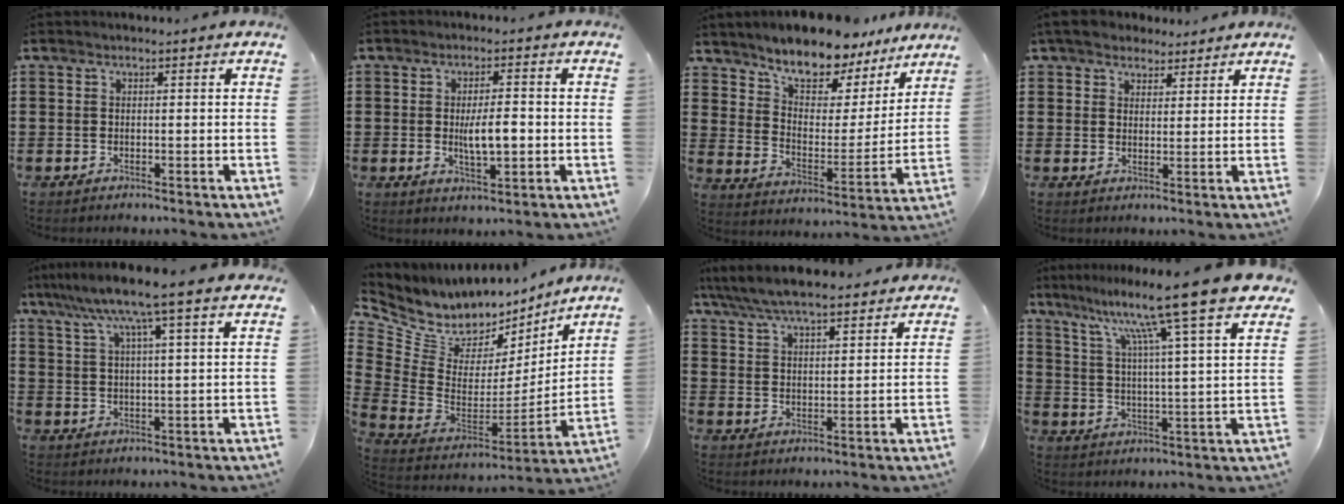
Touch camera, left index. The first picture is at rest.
{"total": 5.1, "force": [-0.3, 1.9, 4.8], "torque": [-0.071, -0.003, -0.010]}
{"total": 9.4, "force": [8.7, 2.9, 2.2], "torque": [-0.074, -0.065, 0.156]}
{"total": 4.4, "force": [3.8, 2.1, 0.8], "torque": [-0.032, 0.004, 0.073]}
{"total": 8.4, "force": [6.4, -0.4, 5.4], "torque": [-0.126, -0.023, 0.106]}
{"total": 7.5, "force": [5.4, 4.8, 2.0], "torque": [-0.087, -0.049, 0.096]}
{"total": 6.6, "force": [6.1, 1.1, 2.3], "torque": [-0.070, -0.022, 0.108]}
{"total": 12.7, "force": [10.6, -1.5, 6.9], "torque": [-0.155, -0.072, 0.164]}